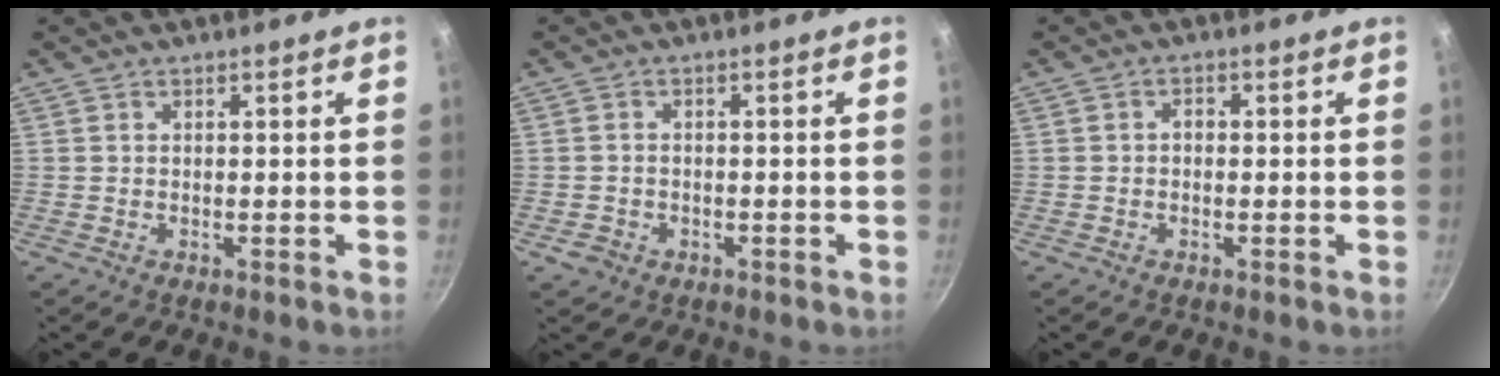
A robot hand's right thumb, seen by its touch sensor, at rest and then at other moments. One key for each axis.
{"total": 2.6, "fx": -1.2, "fy": 2.2, "fz": 0.9, "tx": -0.017, "ty": 0.013, "tz": -0.013}
{"total": 1.3, "fx": -0.3, "fy": 1.0, "fz": 0.8, "tx": -0.013, "ty": 0.008, "tz": -0.006}